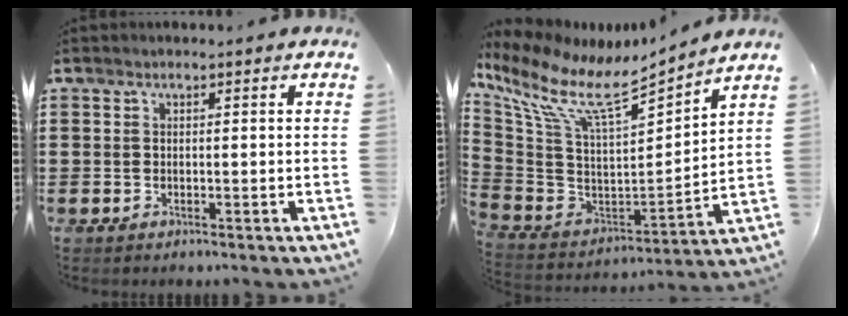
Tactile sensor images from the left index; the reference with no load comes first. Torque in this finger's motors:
{"motor_torque": [2.14, 0.00, 0.58, 0.21]}